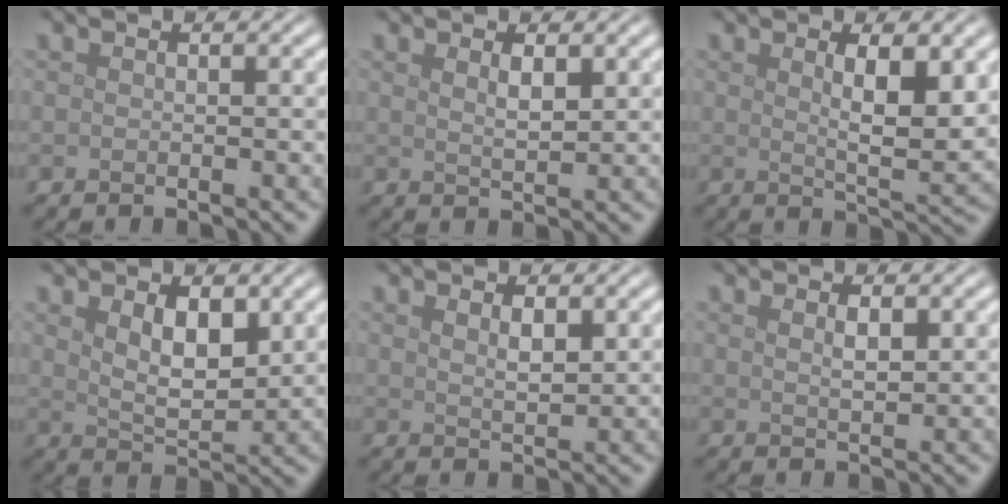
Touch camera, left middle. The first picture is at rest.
{"total": 1.6, "force": [0.9, 0.4, 1.2], "torque": [-0.023, -0.003, 0.018]}
{"total": 5.2, "force": [1.6, 1.3, 4.8], "torque": [-0.074, -0.006, 0.030]}
{"total": 3.9, "force": [1.7, 1.8, 3.1], "torque": [-0.058, -0.007, 0.033]}
{"total": 1.6, "force": [0.9, 0.5, 1.2], "torque": [-0.023, -0.004, 0.019]}
{"total": 1.4, "force": [0.7, 0.5, 1.2], "torque": [-0.023, -0.003, 0.014]}